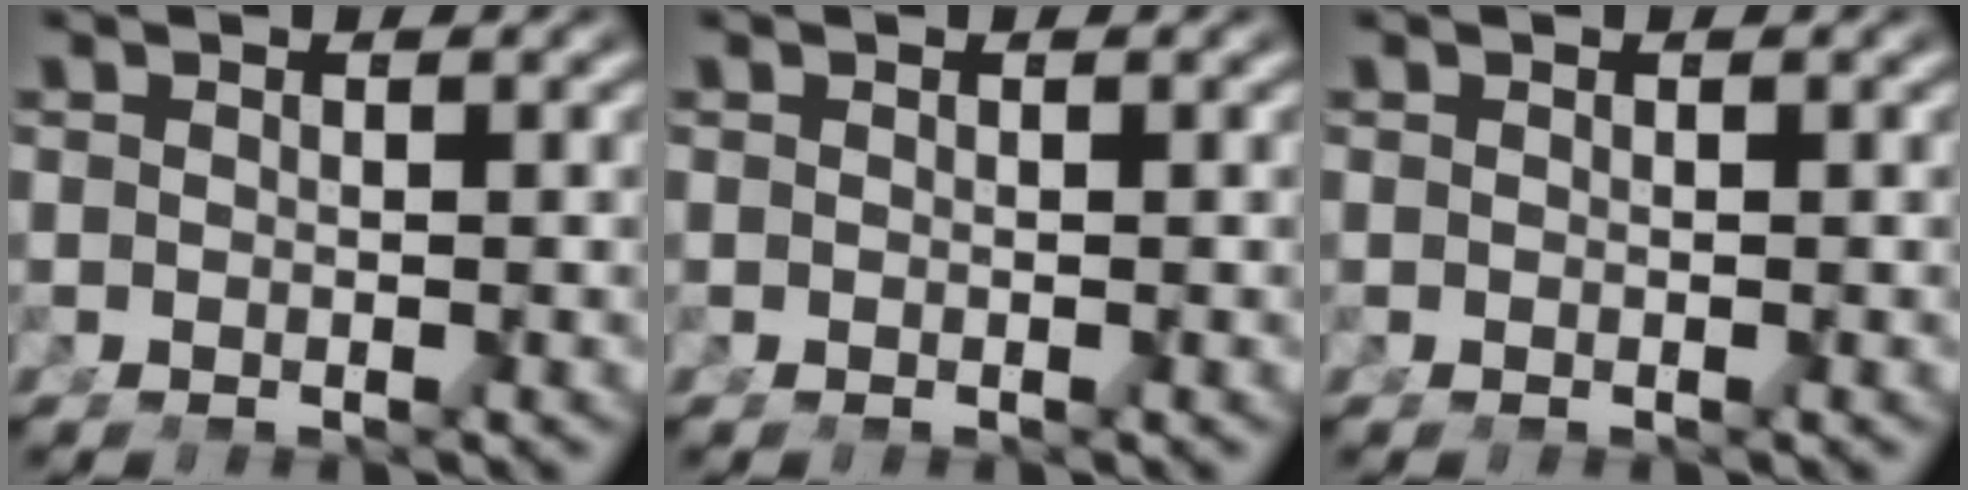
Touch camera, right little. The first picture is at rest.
{"total": 0.0}
{"total": 0.0}